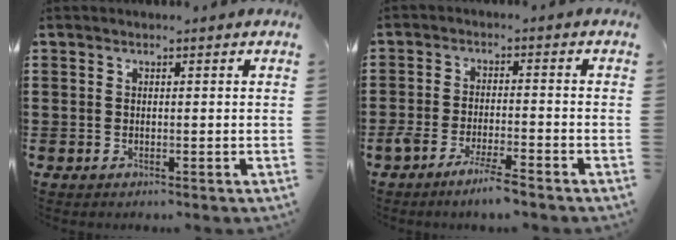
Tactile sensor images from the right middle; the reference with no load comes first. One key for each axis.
{"total": 4.6, "fx": -3.7, "fy": 0.1, "fz": 2.7, "tx": -0.051, "ty": -0.003, "tz": -0.067}